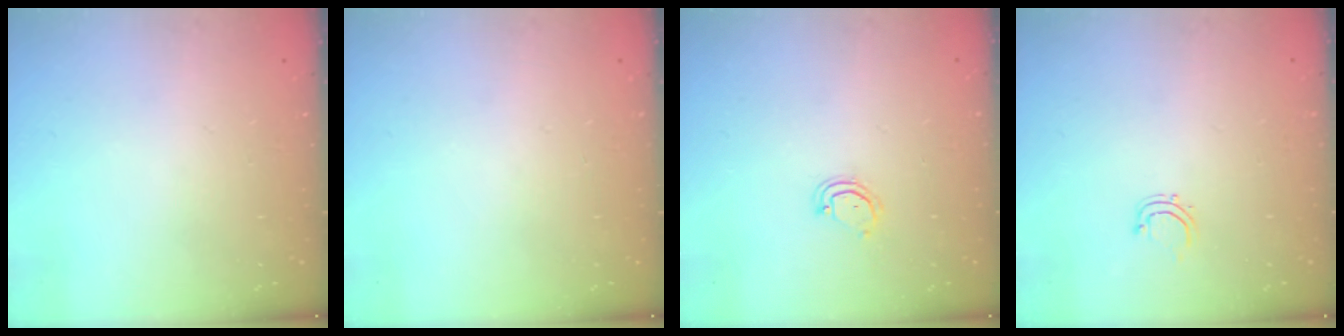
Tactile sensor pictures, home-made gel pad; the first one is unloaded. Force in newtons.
{"total": 0.0}
{"total": 3.6, "press": 3.6, "slide": 0.2}
{"total": 2.8, "press": 2.8, "slide": 0.5}